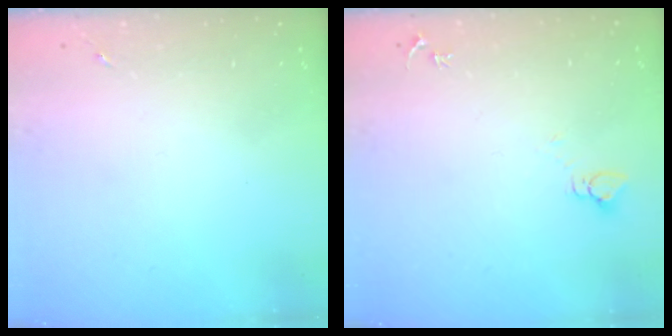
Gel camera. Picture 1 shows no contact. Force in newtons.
{"total": 2.7, "press": 2.7, "slide": 0.2}